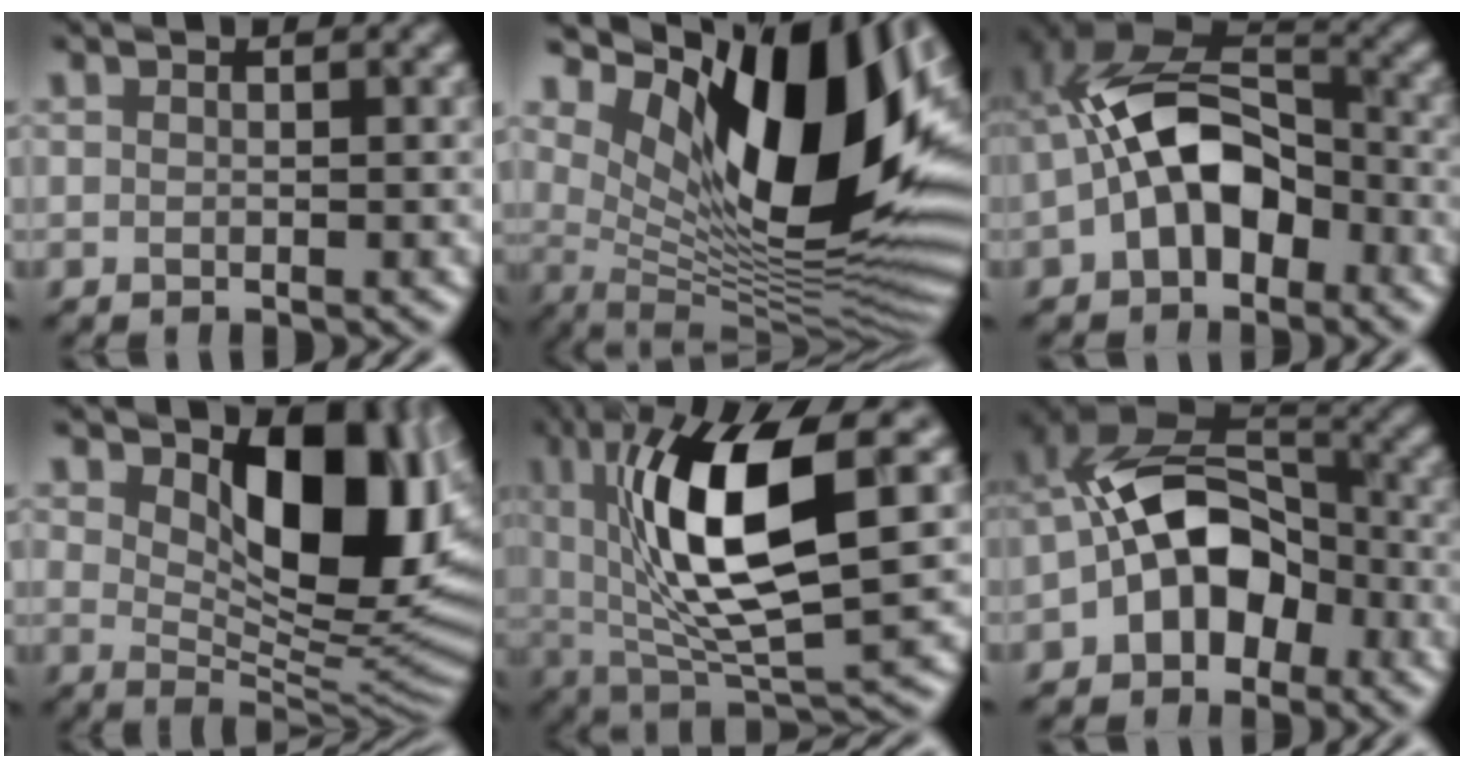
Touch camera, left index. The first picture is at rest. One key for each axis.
{"total": 16.2, "fx": 5.2, "fy": 7.6, "fz": 13.3, "tx": -0.198, "ty": -0.015, "tz": 0.098}
{"total": 9.1, "fx": -2.3, "fy": 5.6, "fz": 6.9, "tx": -0.131, "ty": 0.019, "tz": -0.051}
{"total": 10.8, "fx": 2.9, "fy": 5.8, "fz": 8.7, "tx": -0.124, "ty": -0.018, "tz": 0.054}
{"total": 11.6, "fx": 2.6, "fy": 3.6, "fz": 10.7, "tx": -0.205, "ty": -0.009, "tz": 0.057}
{"total": 9.0, "fx": -3.0, "fy": 6.0, "fz": 6.0, "tx": -0.097, "ty": 0.017, "tz": -0.067}